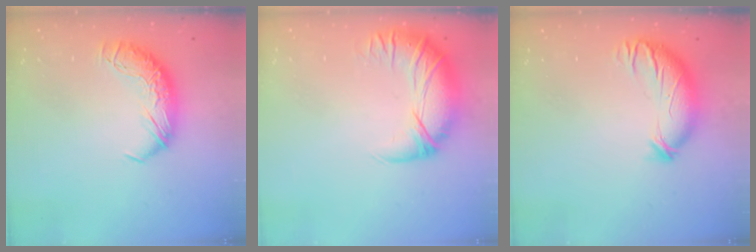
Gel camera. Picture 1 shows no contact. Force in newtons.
{"total": 3.0, "press": 0.1, "slide": 3.0}
{"total": 3.8, "press": 2.8, "slide": 2.5}